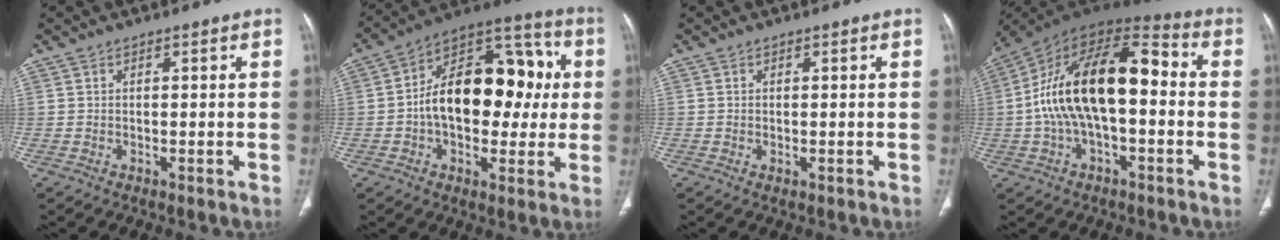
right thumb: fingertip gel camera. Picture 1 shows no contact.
{"total": 21.7, "force": [0.7, 13.3, 17.1], "torque": [-0.225, 0.041, 0.007]}
{"total": 0.6, "force": [-0.2, 0.3, 0.5], "torque": [-0.010, -0.003, -0.001]}
{"total": 20.7, "force": [-0.5, 10.2, 18.1], "torque": [-0.315, 0.050, -0.015]}